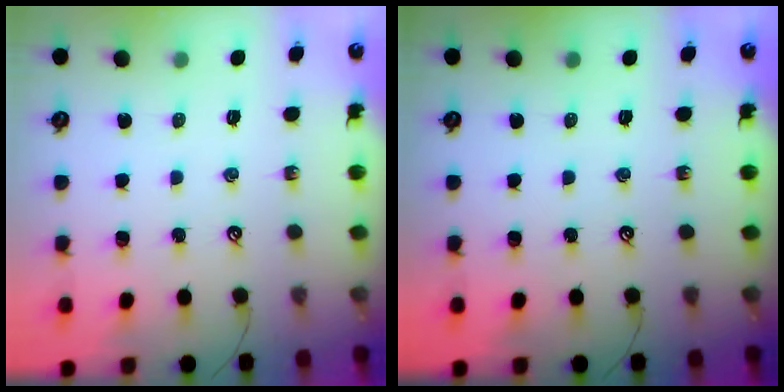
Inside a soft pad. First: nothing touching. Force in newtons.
{"total": 0.0}